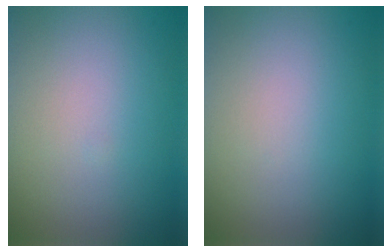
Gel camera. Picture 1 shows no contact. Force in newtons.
{"total": 0.0}